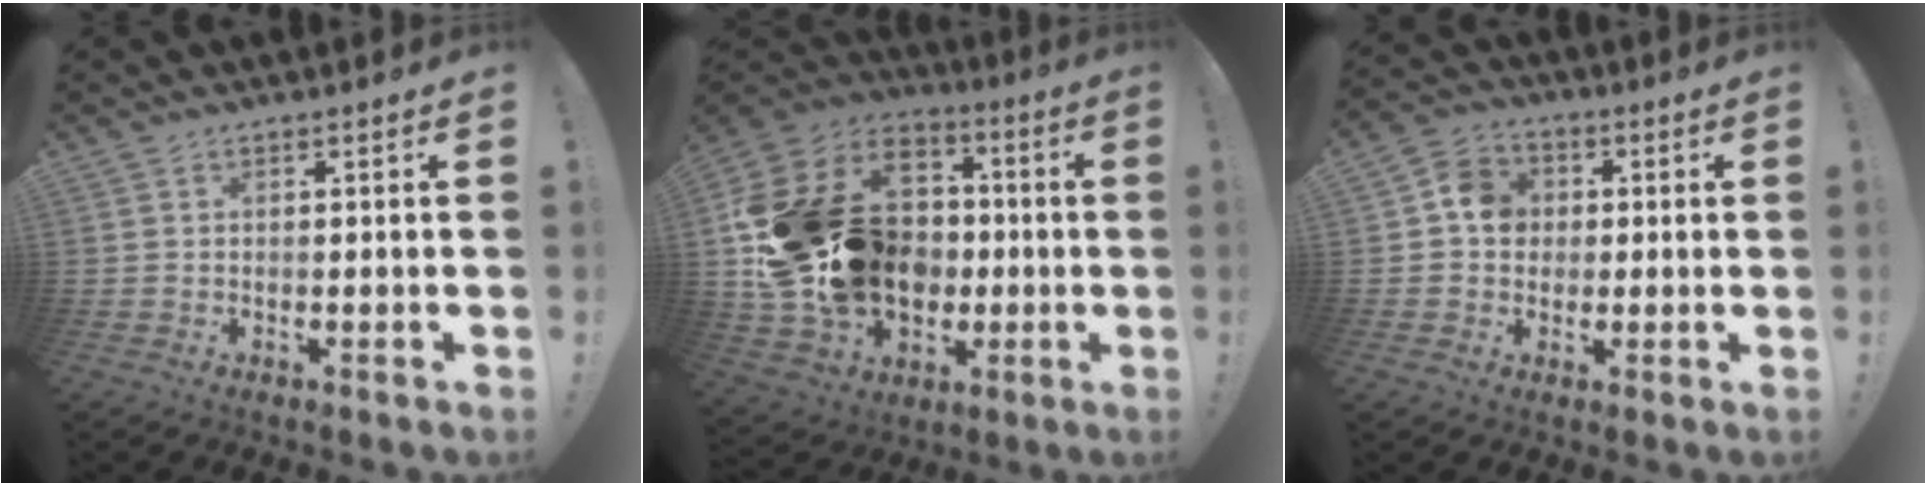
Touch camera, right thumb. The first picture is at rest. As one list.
[{"total": 26.9, "force": [0.0, 21.6, 16.1], "torque": [-0.272, 0.006, 0.052]}, {"total": 8.6, "force": [0.8, 7.7, 3.9], "torque": [-0.044, 0.011, 0.020]}]